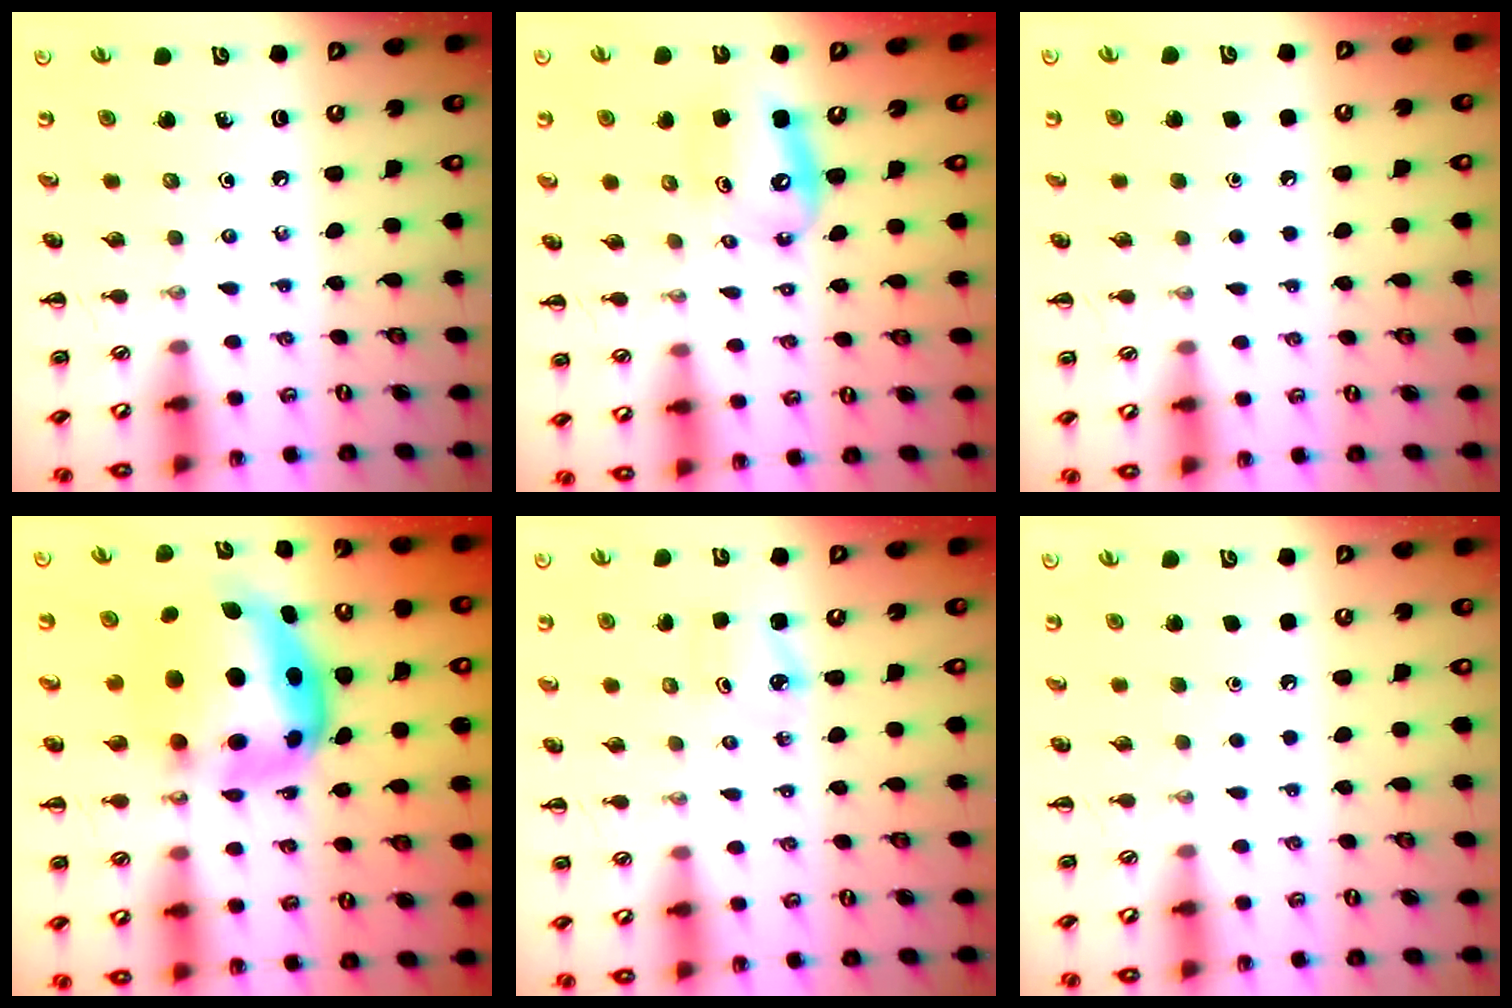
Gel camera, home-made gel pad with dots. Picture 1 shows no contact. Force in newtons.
{"total": 11.4, "press": 11.0, "slide": 3.0}
{"total": 2.3, "press": 2.3, "slide": 0.1}
{"total": 10.9, "press": 10.6, "slide": 2.6}
{"total": 2.2, "press": 2.2, "slide": 0.3}
{"total": 1.6, "press": 1.6, "slide": 0.1}